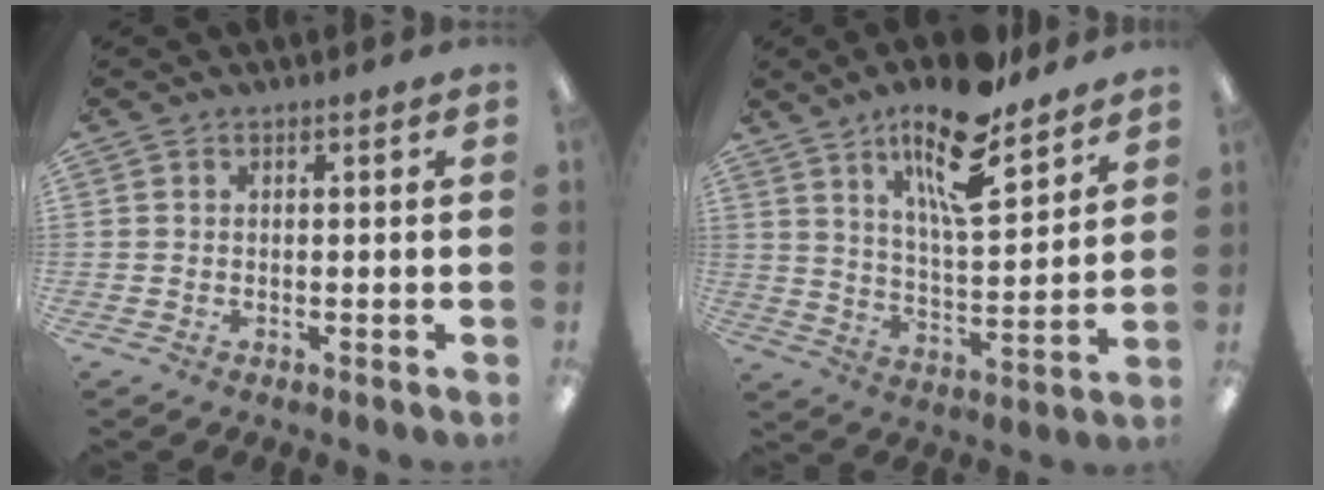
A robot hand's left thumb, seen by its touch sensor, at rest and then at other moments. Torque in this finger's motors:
{"motor_torque": [0.63, 0.21, 1.74, -1.03, 0.19]}